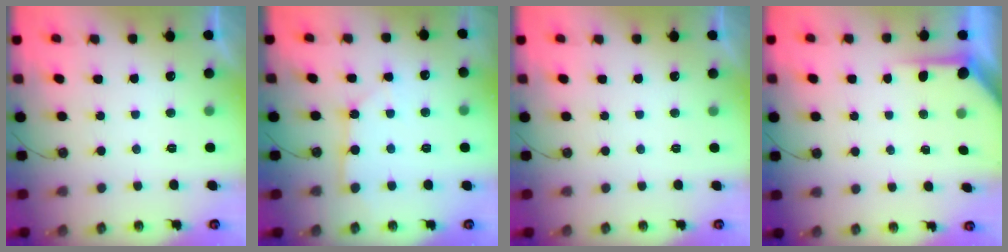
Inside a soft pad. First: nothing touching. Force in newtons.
{"total": 2.7, "press": 2.7, "slide": 0.3}
{"total": 0.0}
{"total": 4.6, "press": 4.6, "slide": 0.2}